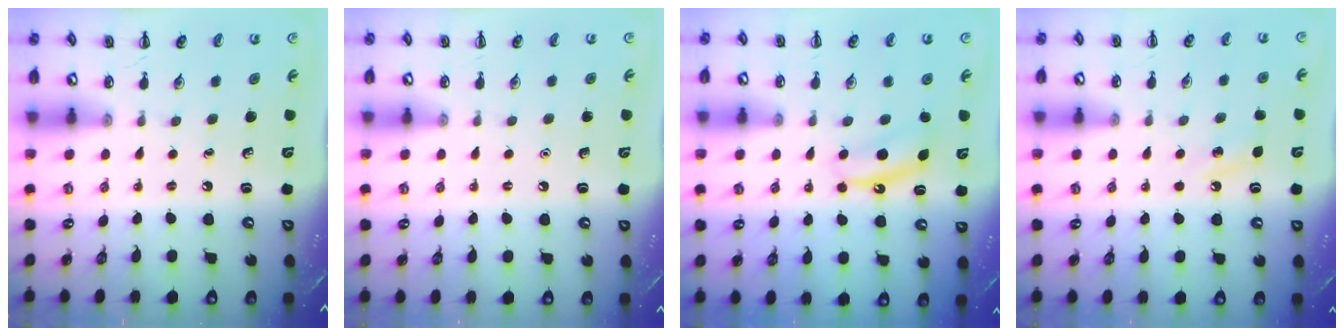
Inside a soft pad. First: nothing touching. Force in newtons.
{"total": 1.6, "press": 1.6, "slide": 0.1}
{"total": 5.7, "press": 5.5, "slide": 1.4}
{"total": 3.5, "press": 3.4, "slide": 1.1}